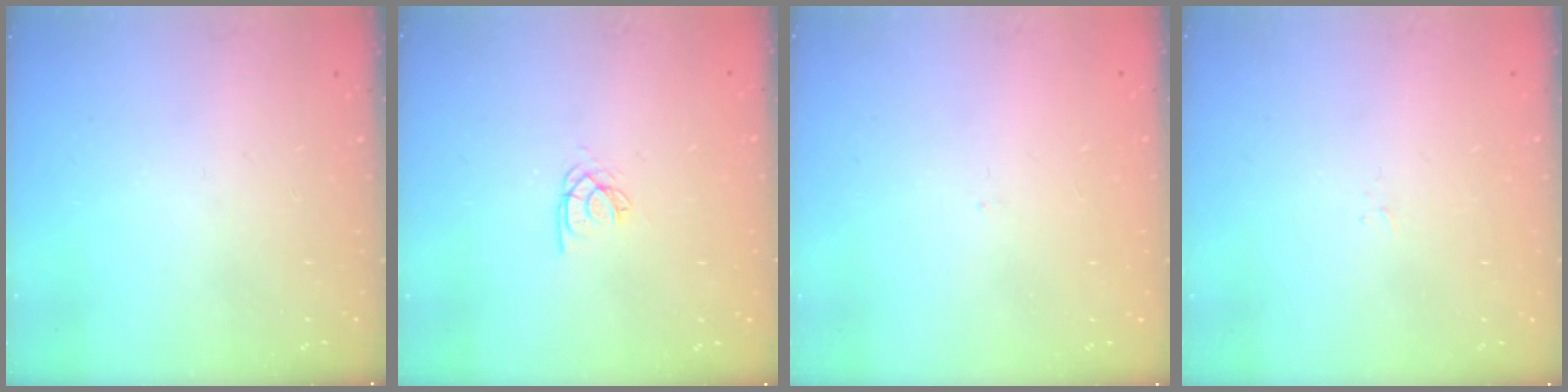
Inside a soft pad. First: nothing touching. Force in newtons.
{"total": 2.6, "press": 2.6, "slide": 0.1}
{"total": 0.0}
{"total": 1.6, "press": 1.5, "slide": 0.3}